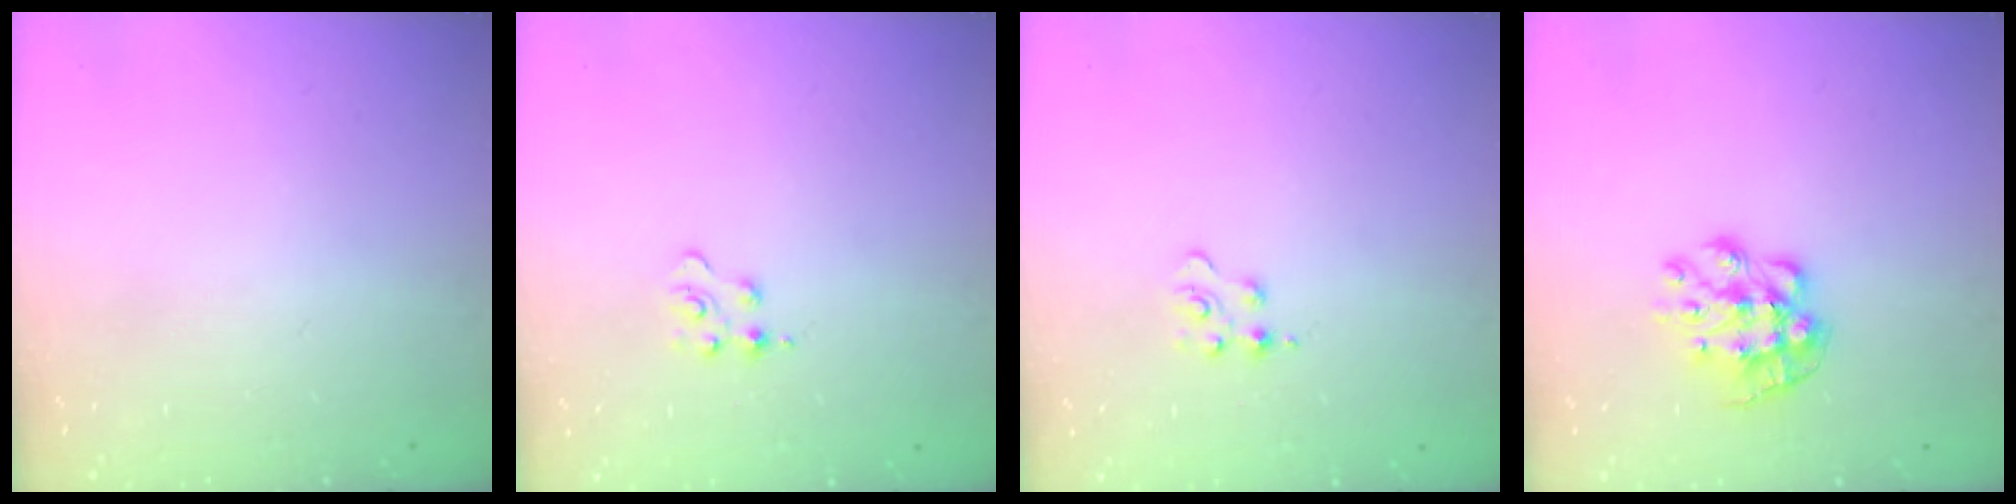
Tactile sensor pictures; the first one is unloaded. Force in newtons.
{"total": 2.3, "press": 2.3, "slide": 0.4}
{"total": 2.3, "press": 2.3, "slide": 0.4}
{"total": 9.7, "press": 9.7, "slide": 0.4}